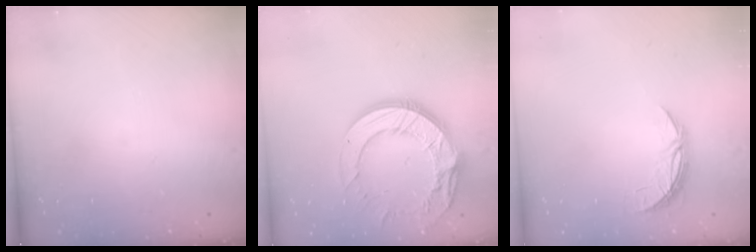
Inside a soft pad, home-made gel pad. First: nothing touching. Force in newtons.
{"total": 18.0, "press": 17.9, "slide": 1.3}
{"total": 5.7, "press": 5.7, "slide": 0.3}